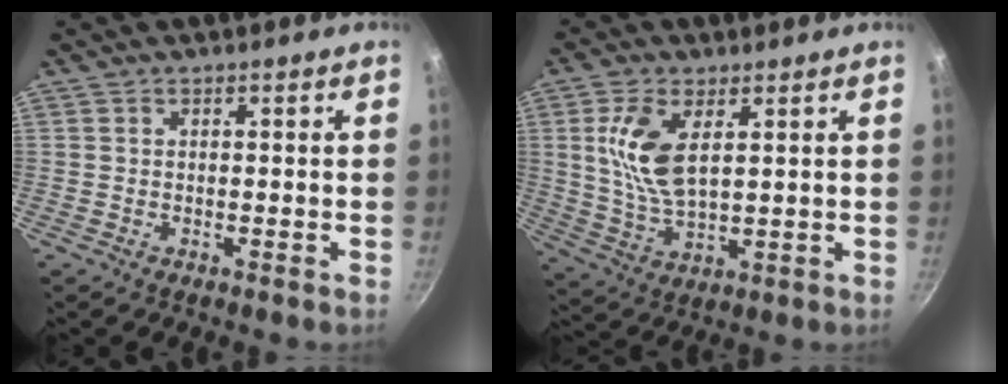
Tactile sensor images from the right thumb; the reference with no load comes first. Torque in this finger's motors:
{"motor_torque": [-0.29, 0.54, 1.00, 0.43, 0.09]}